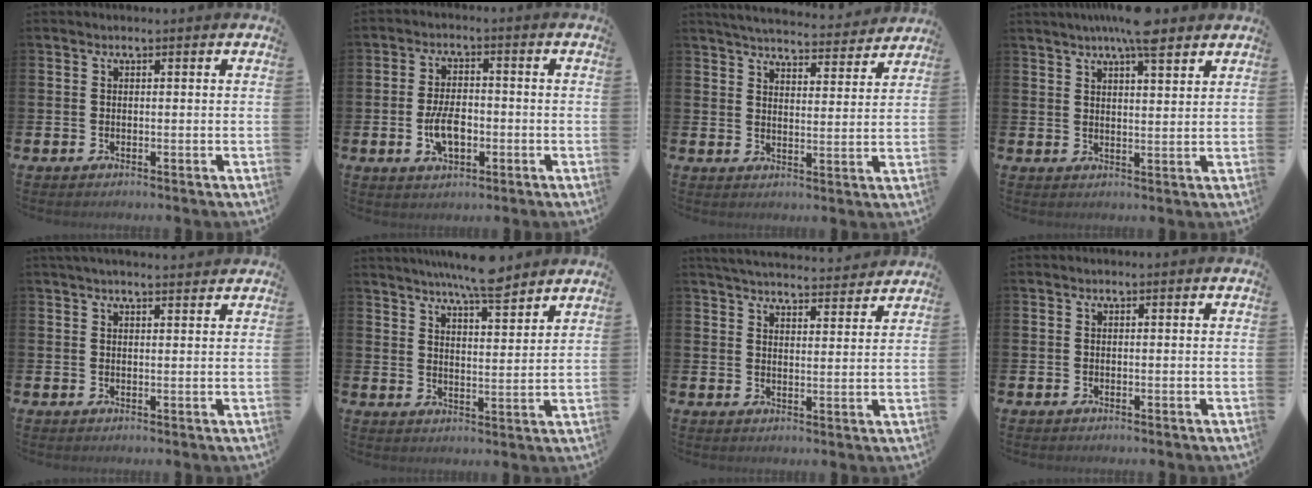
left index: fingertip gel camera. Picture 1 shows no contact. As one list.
[{"total": 5.4, "force": [-1.3, 2.8, 4.4], "torque": [-0.075, 0.002, -0.025]}, {"total": 4.9, "force": [4.9, 0.7, 0.6], "torque": [-0.030, -0.037, 0.083]}, {"total": 6.3, "force": [5.5, 1.0, 2.9], "torque": [-0.060, -0.017, 0.096]}, {"total": 2.2, "force": [2.1, 0.1, 0.6], "torque": [-0.014, -0.005, 0.038]}, {"total": 7.6, "force": [7.2, 0.5, 2.3], "torque": [-0.055, -0.038, 0.129]}, {"total": 5.0, "force": [4.9, 0.5, 0.4], "torque": [-0.025, -0.034, 0.088]}, {"total": 0.0}]